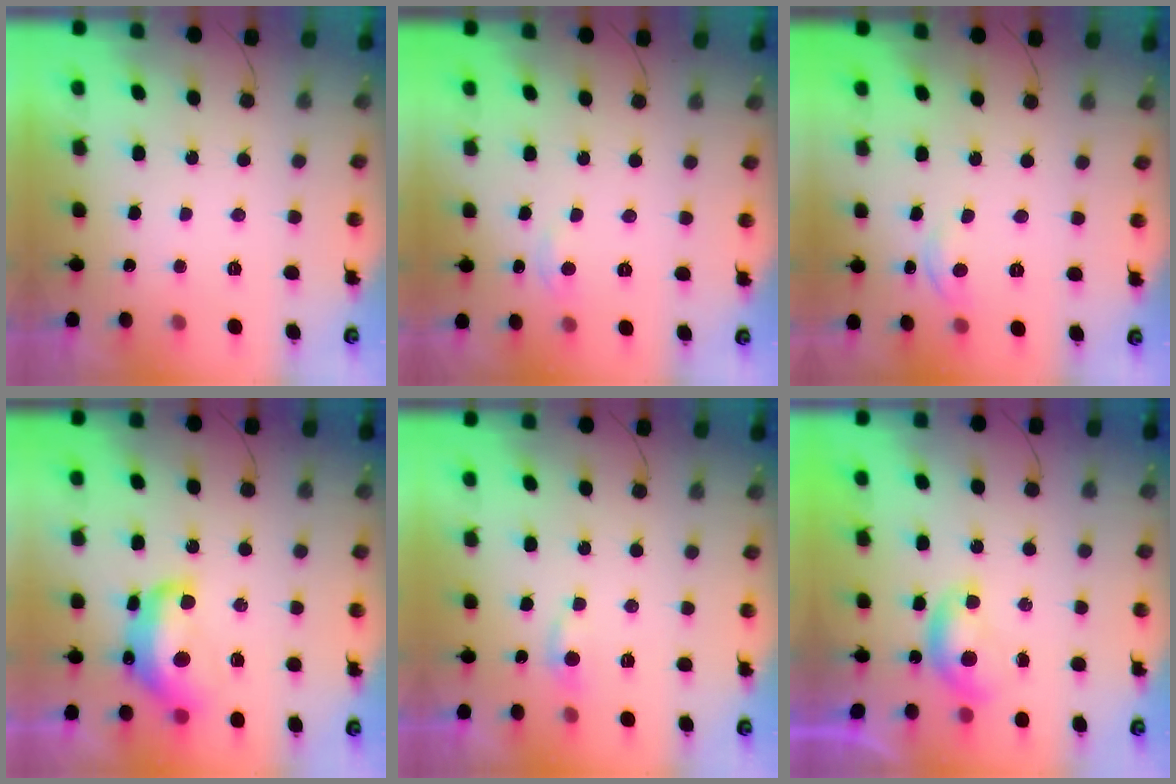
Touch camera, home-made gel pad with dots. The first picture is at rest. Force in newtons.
{"total": 2.5, "press": 2.4, "slide": 0.3}
{"total": 5.1, "press": 5.0, "slide": 0.6}
{"total": 14.5, "press": 14.5, "slide": 1.3}
{"total": 3.3, "press": 3.3, "slide": 0.4}
{"total": 6.5, "press": 6.4, "slide": 0.9}